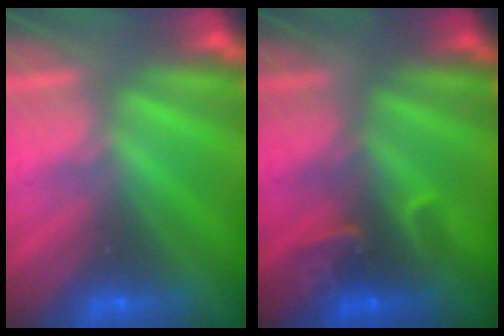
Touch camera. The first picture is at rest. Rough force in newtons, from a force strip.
{"total": 3.4}